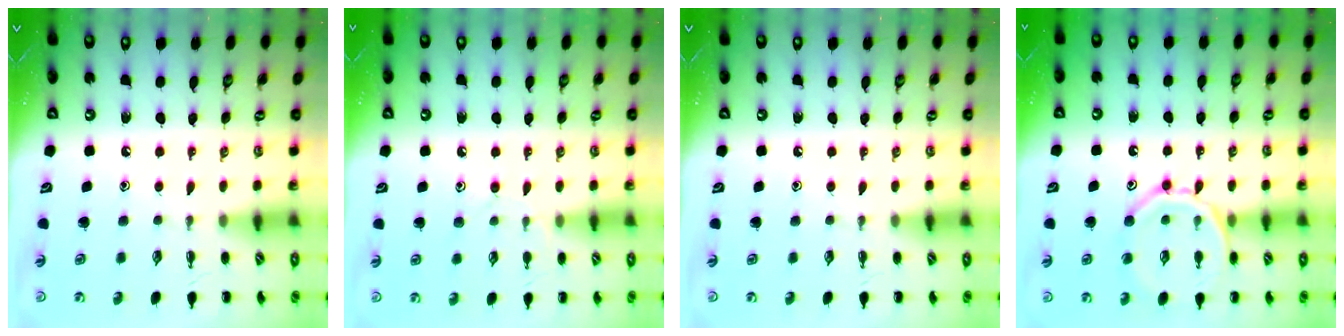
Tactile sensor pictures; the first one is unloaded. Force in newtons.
{"total": 7.3, "press": 6.9, "slide": 2.3}
{"total": 0.0}
{"total": 14.0, "press": 14.0, "slide": 1.6}